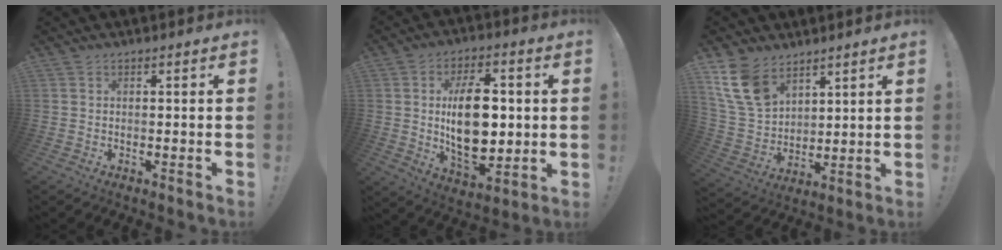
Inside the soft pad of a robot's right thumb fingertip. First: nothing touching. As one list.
[{"total": 19.3, "force": [1.1, 11.1, 15.8], "torque": [-0.274, -0.012, 0.014]}, {"total": 14.2, "force": [8.8, 8.8, 6.8], "torque": [-0.147, -0.041, 0.174]}]